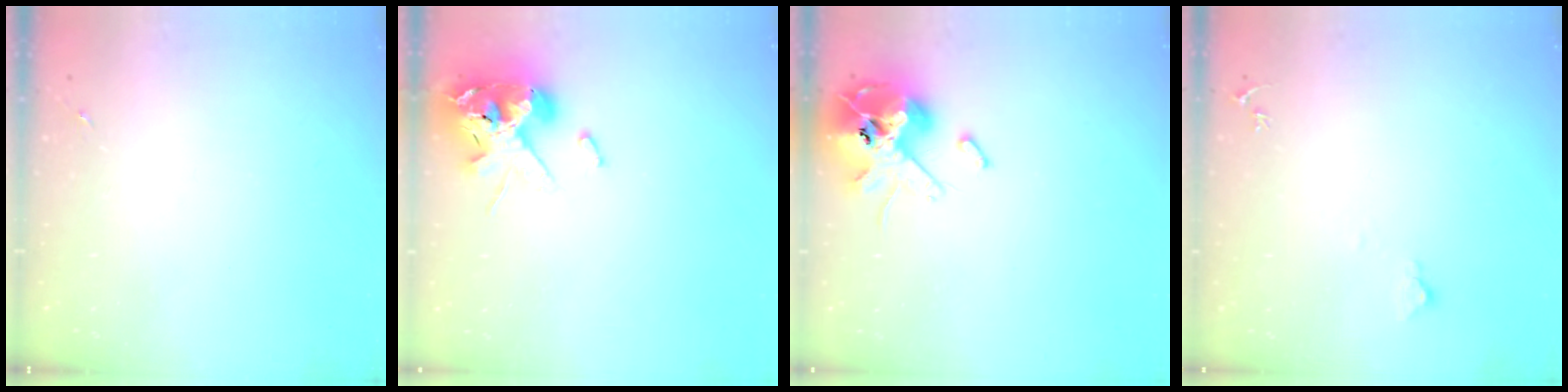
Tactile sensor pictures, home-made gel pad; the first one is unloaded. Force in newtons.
{"total": 14.4, "press": 14.3, "slide": 2.2}
{"total": 14.3, "press": 14.0, "slide": 2.5}
{"total": 4.4, "press": 4.4, "slide": 0.4}